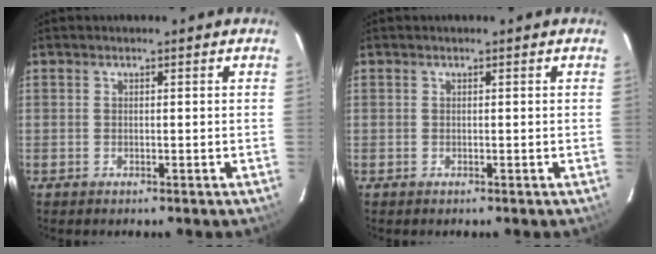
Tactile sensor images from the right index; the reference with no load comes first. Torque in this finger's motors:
{"motor_torque": [0.01, 0.02, -0.08, -0.01]}